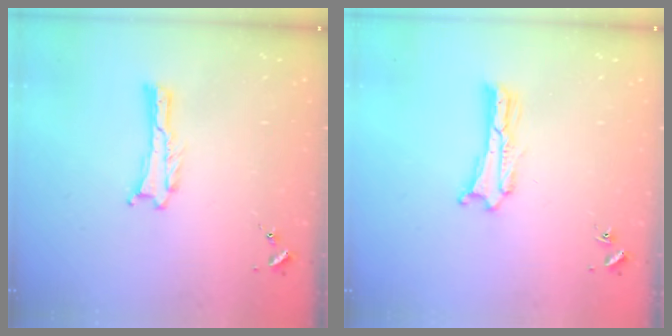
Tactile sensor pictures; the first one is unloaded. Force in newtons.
{"total": 0.9, "press": 0.9, "slide": 0.2}